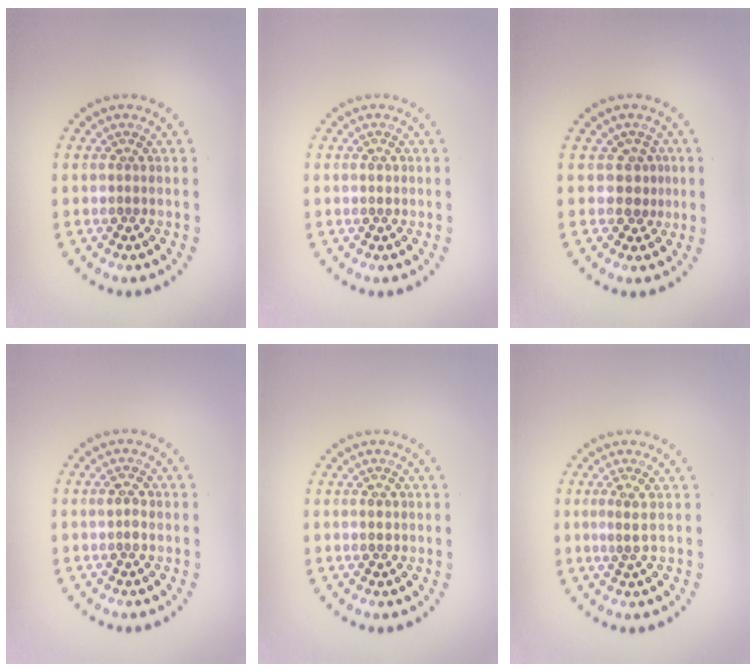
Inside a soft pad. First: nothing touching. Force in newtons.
{"total": 0.9, "press": 0.9, "slide": 0.2}
{"total": 2.0, "press": 1.6, "slide": 1.2}
{"total": 1.3, "press": 1.3, "slide": 0.2}
{"total": 1.2, "press": 1.2, "slide": 0.1}
{"total": 1.3, "press": 1.0, "slide": 0.9}